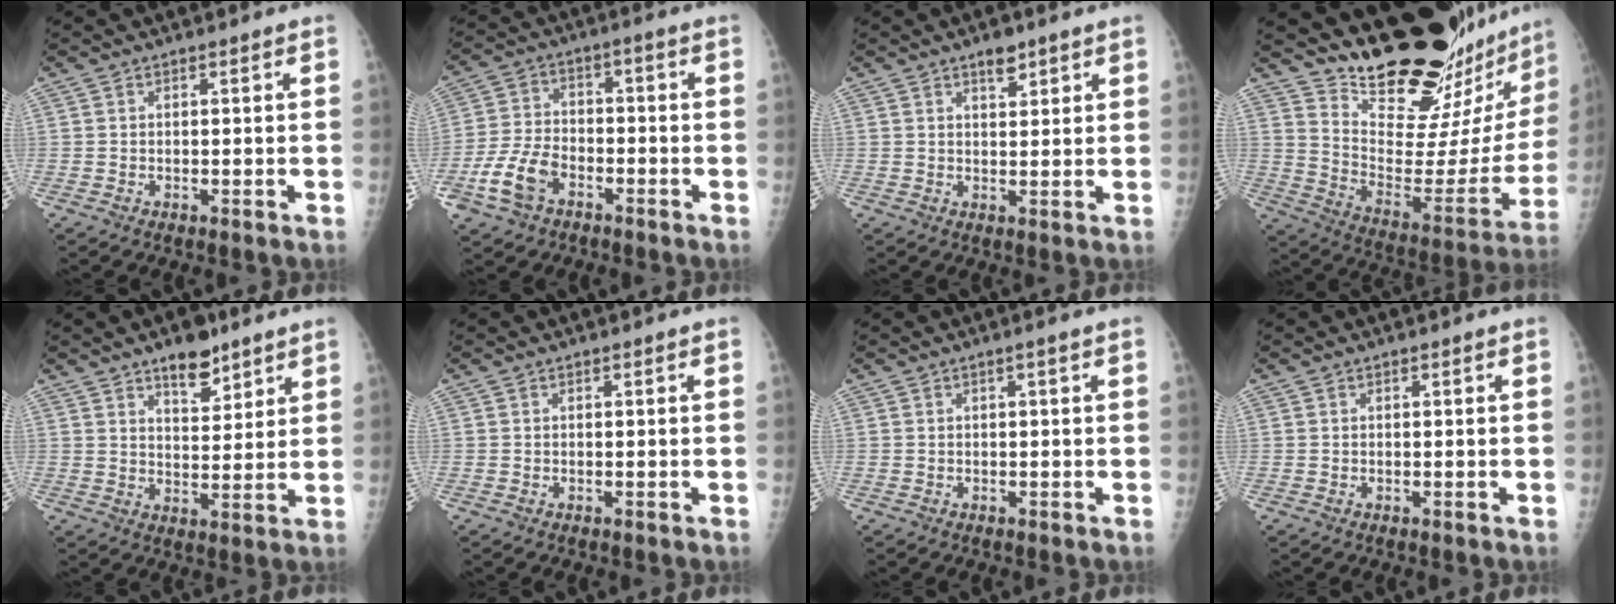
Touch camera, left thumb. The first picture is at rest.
{"total": 9.6, "force": [-4.7, 6.1, 5.7], "torque": [-0.117, 0.025, -0.090]}
{"total": 3.3, "force": [2.3, 1.7, 1.7], "torque": [-0.009, -0.012, 0.034]}
{"total": 26.8, "force": [23.9, 5.1, 11.1], "torque": [-0.133, -0.200, 0.344]}
{"total": 7.8, "force": [5.5, 3.7, 4.1], "torque": [-0.034, -0.034, 0.086]}
{"total": 0.0}
{"total": 0.0}
{"total": 0.0}